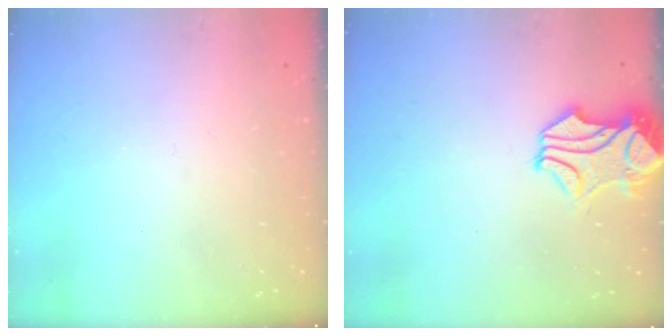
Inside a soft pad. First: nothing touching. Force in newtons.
{"total": 1.7, "press": 1.1, "slide": 1.2}